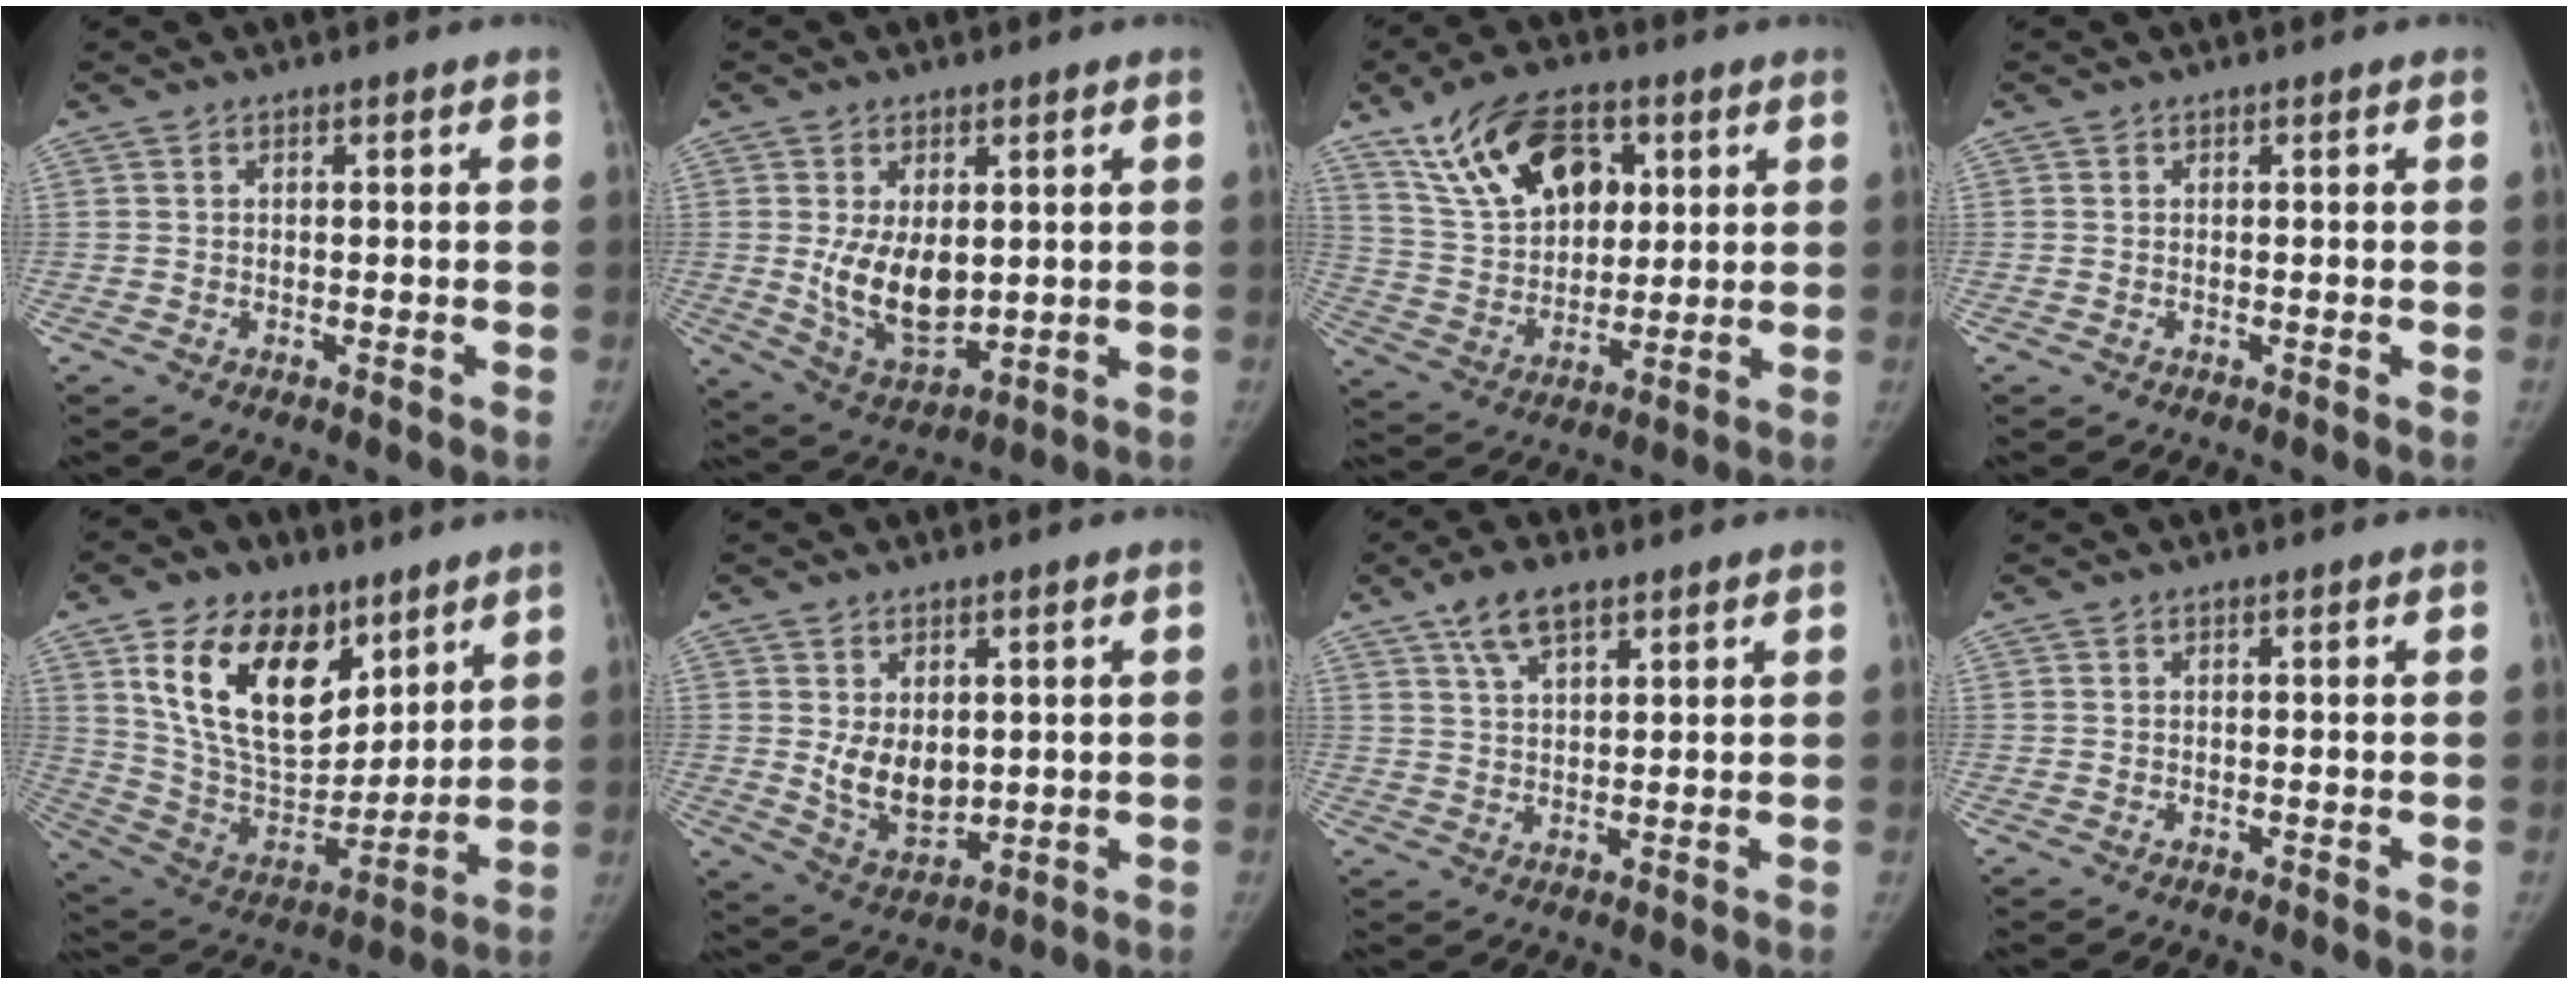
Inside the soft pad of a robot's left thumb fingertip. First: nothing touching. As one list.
[{"total": 10.9, "force": [1.0, 6.3, 8.8], "torque": [-0.132, -0.021, 0.038]}, {"total": 17.6, "force": [8.1, 10.5, 11.5], "torque": [-0.167, -0.018, 0.156]}, {"total": 0.0}, {"total": 22.4, "force": [11.3, 13.4, 14.0], "torque": [-0.204, -0.049, 0.212]}, {"total": 8.5, "force": [1.2, 5.5, 6.3], "torque": [-0.083, -0.023, 0.040]}, {"total": 6.8, "force": [4.3, 2.9, 4.5], "torque": [-0.075, -0.010, 0.079]}, {"total": 0.0}]